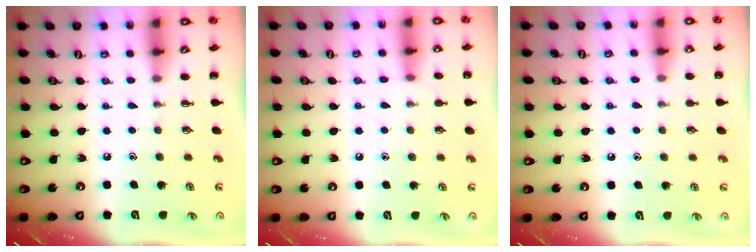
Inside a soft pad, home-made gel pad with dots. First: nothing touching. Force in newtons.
{"total": 5.1, "press": 4.8, "slide": 1.7}
{"total": 6.8, "press": 6.6, "slide": 1.5}